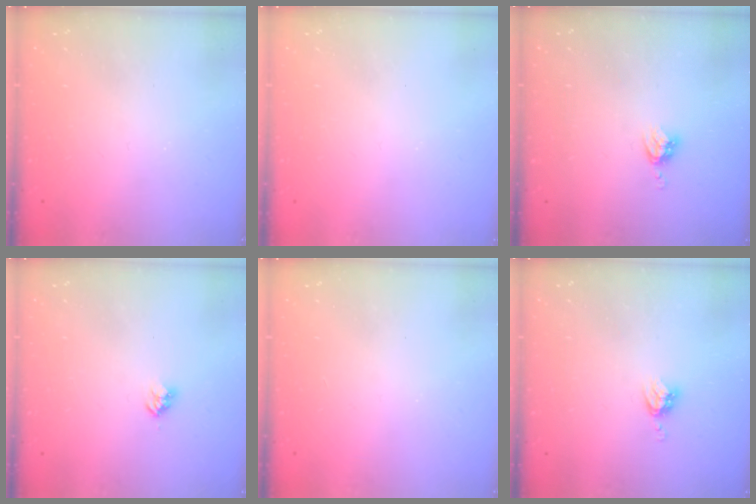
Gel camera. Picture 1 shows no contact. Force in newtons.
{"total": 0.0}
{"total": 4.0, "press": 4.0, "slide": 0.5}
{"total": 2.8, "press": 2.8, "slide": 0.4}
{"total": 1.1, "press": 1.1, "slide": 0.1}
{"total": 4.0, "press": 4.0, "slide": 0.5}